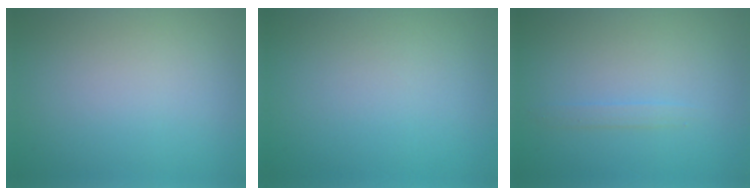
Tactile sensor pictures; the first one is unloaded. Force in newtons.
{"total": 0.0}
{"total": 0.8, "press": 0.8, "slide": 0.1}